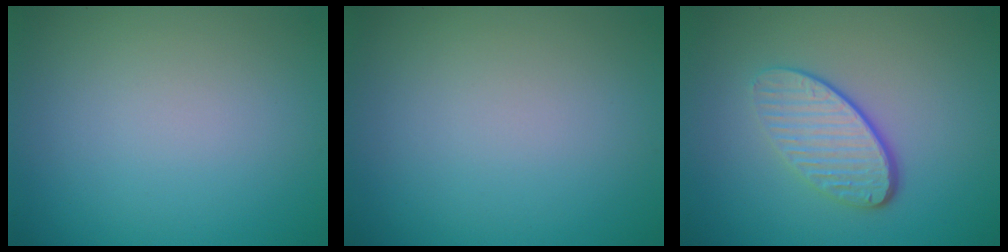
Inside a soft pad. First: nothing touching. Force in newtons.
{"total": 0.0}
{"total": 4.1, "press": 3.0, "slide": 2.8}